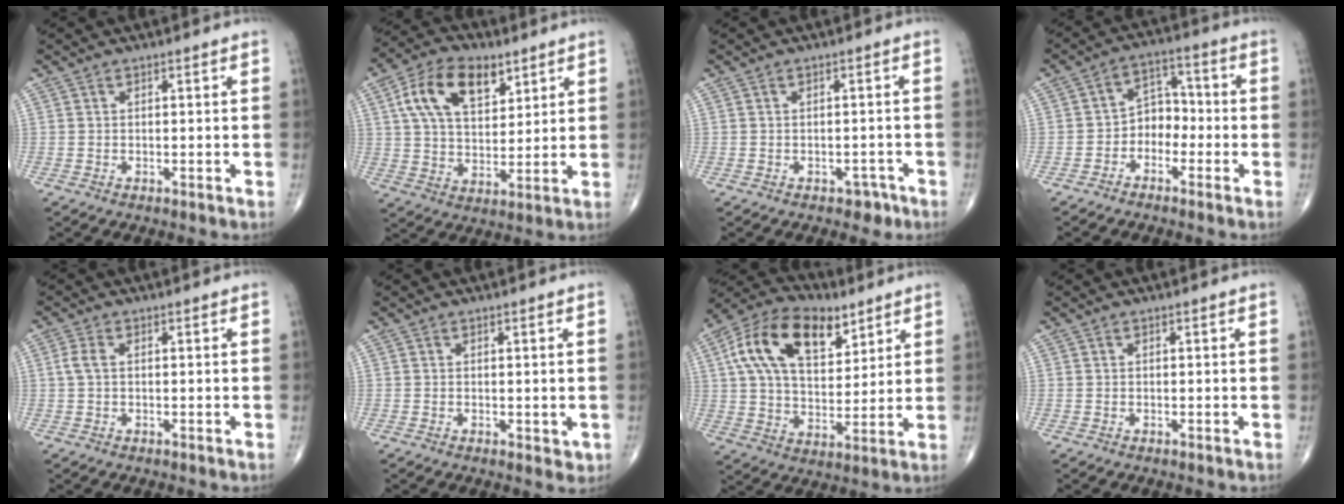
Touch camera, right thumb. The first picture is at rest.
{"total": 14.5, "force": [6.4, 8.5, 9.9], "torque": [-0.155, -0.009, 0.117]}
{"total": 2.3, "force": [-1.5, 1.6, 0.9], "torque": [0.004, 0.010, -0.016]}
{"total": 6.0, "force": [-2.3, 4.6, 3.0], "torque": [-0.015, 0.035, -0.055]}
{"total": 2.3, "force": [0.2, 1.3, 1.9], "torque": [-0.048, 0.006, 0.003]}
{"total": 1.7, "force": [-0.2, 1.0, 1.4], "torque": [-0.014, -0.004, -0.002]}
{"total": 19.5, "force": [8.5, 11.2, 13.6], "torque": [-0.215, -0.010, 0.147]}
{"total": 0.0}